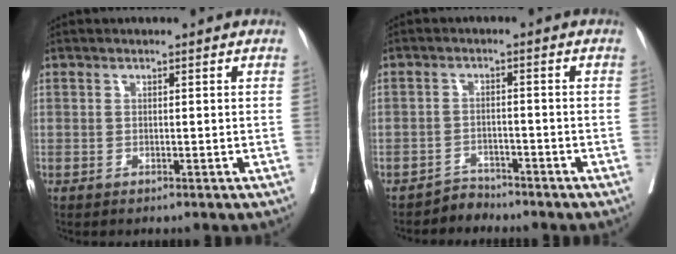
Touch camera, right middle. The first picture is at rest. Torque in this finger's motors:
{"motor_torque": [0.12, 0.10, 0.11, 0.01]}